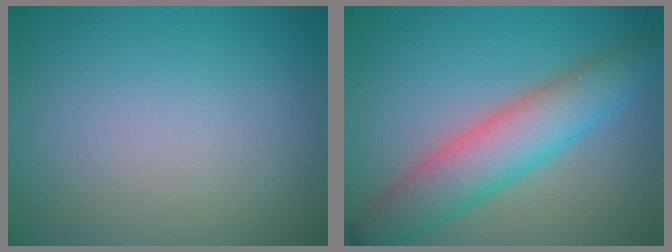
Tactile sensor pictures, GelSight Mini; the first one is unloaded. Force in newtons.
{"total": 6.5, "press": 6.5, "slide": 0.1}